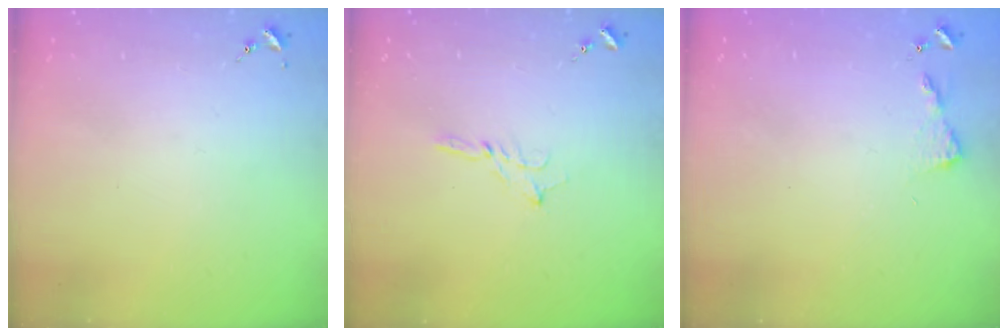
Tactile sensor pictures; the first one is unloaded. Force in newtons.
{"total": 2.7, "press": 2.7, "slide": 0.2}
{"total": 4.5, "press": 4.4, "slide": 0.5}